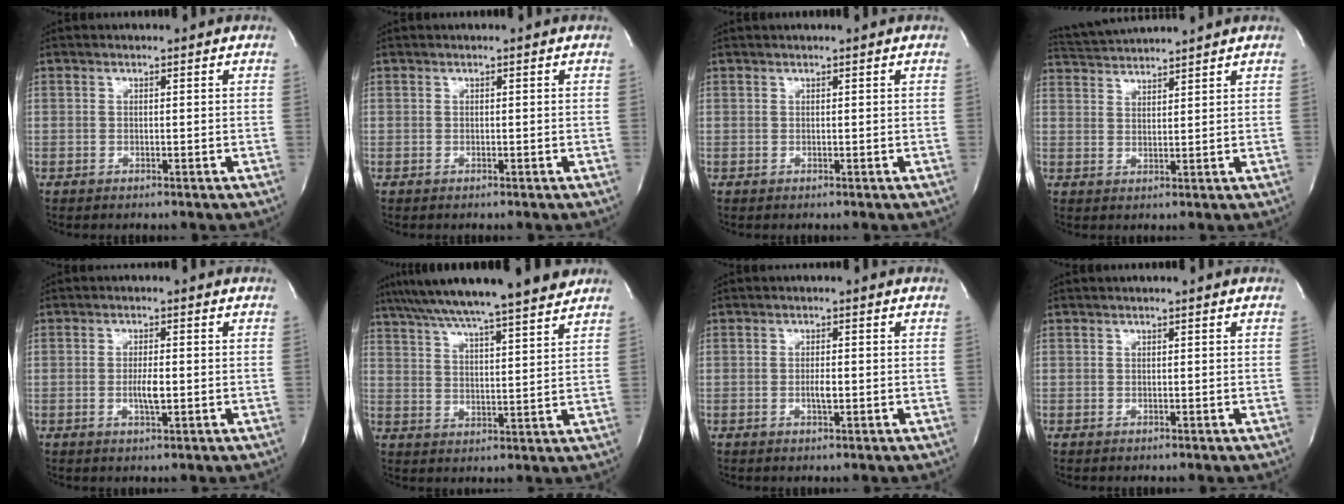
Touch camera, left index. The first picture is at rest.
{"total": 0.0}
{"total": 0.0}
{"total": 5.9, "force": [5.6, -1.3, 0.9], "torque": [-0.025, 0.013, 0.102]}
{"total": 2.7, "force": [-0.6, 0.5, 2.6], "torque": [-0.050, -0.006, -0.011]}
{"total": 18.5, "force": [16.0, 0.2, 9.5], "torque": [-0.168, 0.016, 0.234]}
{"total": 1.5, "force": [-0.4, 0.3, 1.4], "torque": [-0.027, -0.005, -0.008]}
{"total": 0.0}